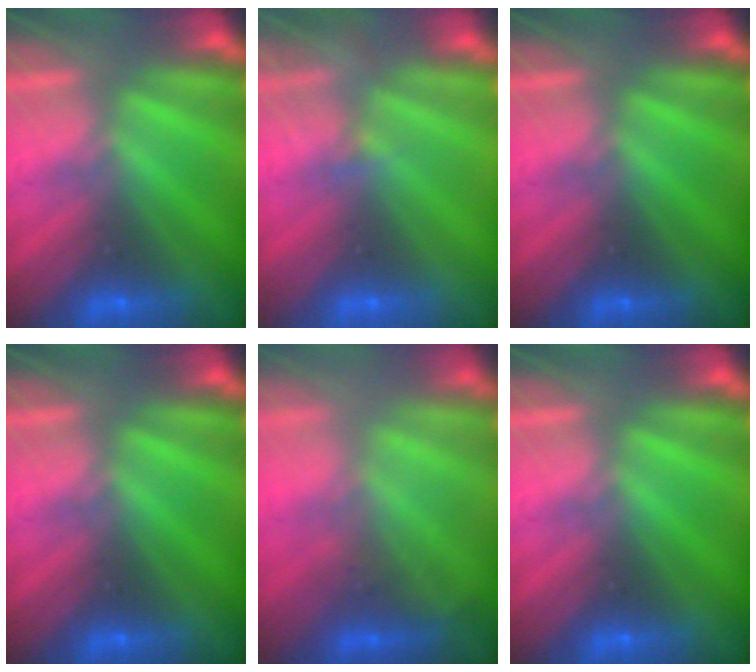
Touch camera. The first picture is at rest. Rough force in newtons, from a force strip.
{"total": 2.2}
{"total": 0.0}
{"total": 0.0}
{"total": 2.2}
{"total": 0.0}